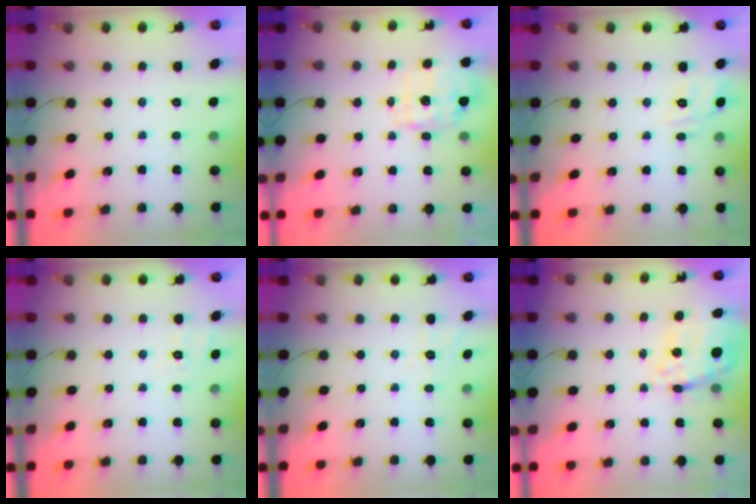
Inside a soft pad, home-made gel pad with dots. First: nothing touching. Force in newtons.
{"total": 1.7, "press": 1.6, "slide": 0.5}
{"total": 9.4, "press": 9.3, "slide": 1.3}
{"total": 2.1, "press": 0.8, "slide": 2.0}
{"total": 3.1, "press": 2.5, "slide": 1.8}
{"total": 16.3, "press": 15.9, "slide": 3.6}